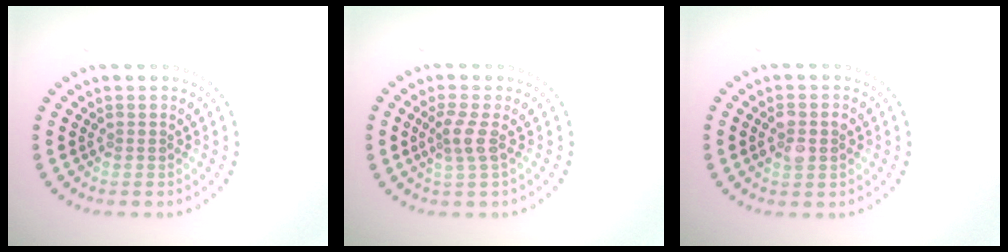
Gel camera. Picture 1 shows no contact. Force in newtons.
{"total": 2.0, "press": 1.6, "slide": 1.2}
{"total": 2.0, "press": 2.0, "slide": 0.2}